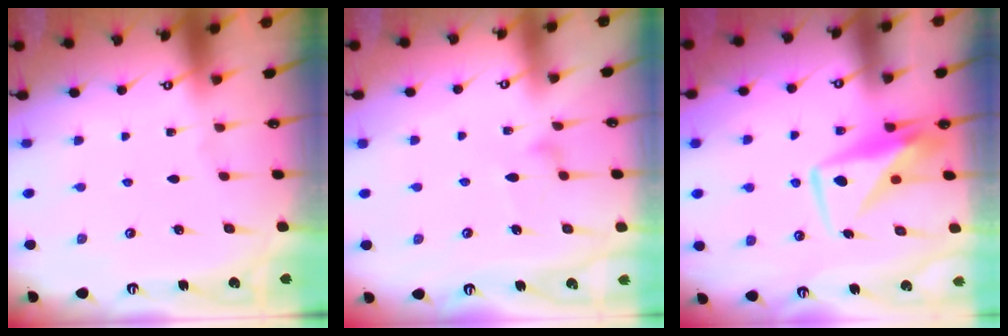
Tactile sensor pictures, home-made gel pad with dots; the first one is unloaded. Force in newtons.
{"total": 9.8, "press": 9.8, "slide": 0.5}
{"total": 11.0, "press": 11.0, "slide": 0.9}